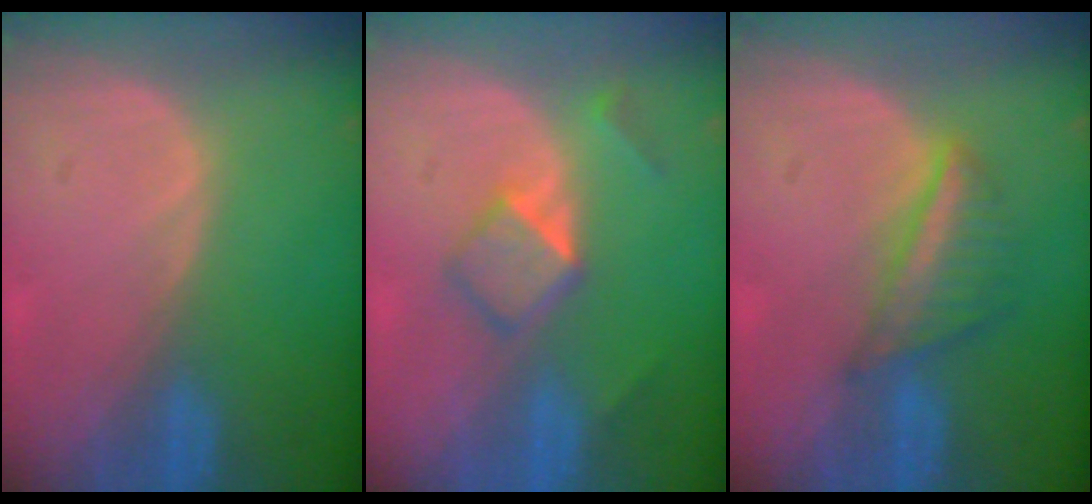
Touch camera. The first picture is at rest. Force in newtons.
{"total": 5.3, "press": 4.5, "slide": 2.8}
{"total": 5.3, "press": 5.3, "slide": 0.2}